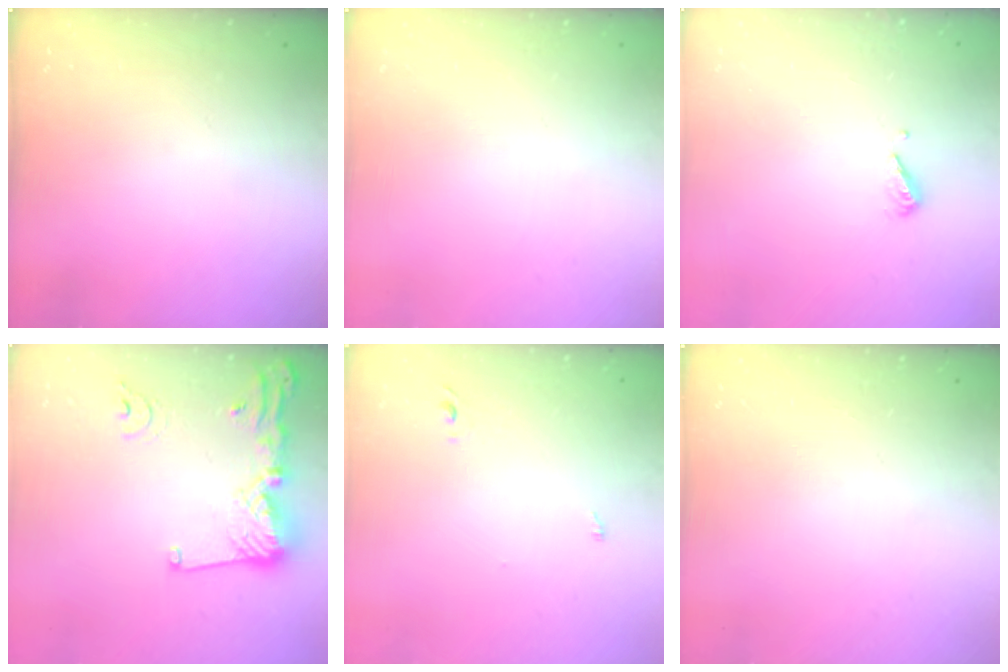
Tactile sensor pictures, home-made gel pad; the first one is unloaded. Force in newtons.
{"total": 0.0}
{"total": 3.9, "press": 3.9, "slide": 0.4}
{"total": 15.0, "press": 14.9, "slide": 1.6}
{"total": 2.4, "press": 2.2, "slide": 1.0}
{"total": 0.0}